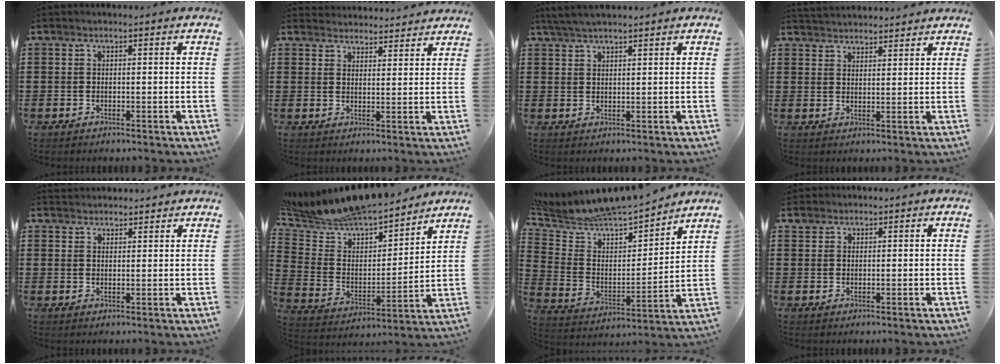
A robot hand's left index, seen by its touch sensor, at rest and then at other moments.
{"total": 3.2, "force": [3.2, 0.2, -0.2], "torque": [-0.005, -0.014, 0.060]}
{"total": 2.8, "force": [2.6, 0.1, 1.2], "torque": [-0.029, 0.002, 0.049]}
{"total": 2.9, "force": [2.9, 0.0, -0.2], "torque": [-0.005, -0.008, 0.055]}
{"total": 2.1, "force": [2.1, 0.1, -0.2], "torque": [0.000, -0.004, 0.042]}
{"total": 9.9, "force": [9.6, 1.3, 1.9], "torque": [-0.081, -0.081, 0.164]}
{"total": 7.1, "force": [6.9, 1.4, 0.9], "torque": [-0.062, -0.062, 0.114]}
{"total": 1.6, "force": [1.4, 0.8, 0.1], "torque": [-0.007, 0.003, 0.029]}